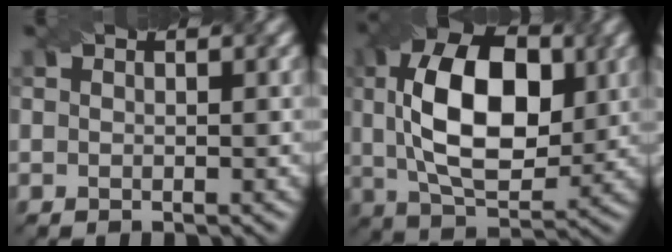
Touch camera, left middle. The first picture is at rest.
{"total": 10.1, "force": [0.4, 5.7, 8.4], "torque": [-0.155, 0.024, 0.014]}